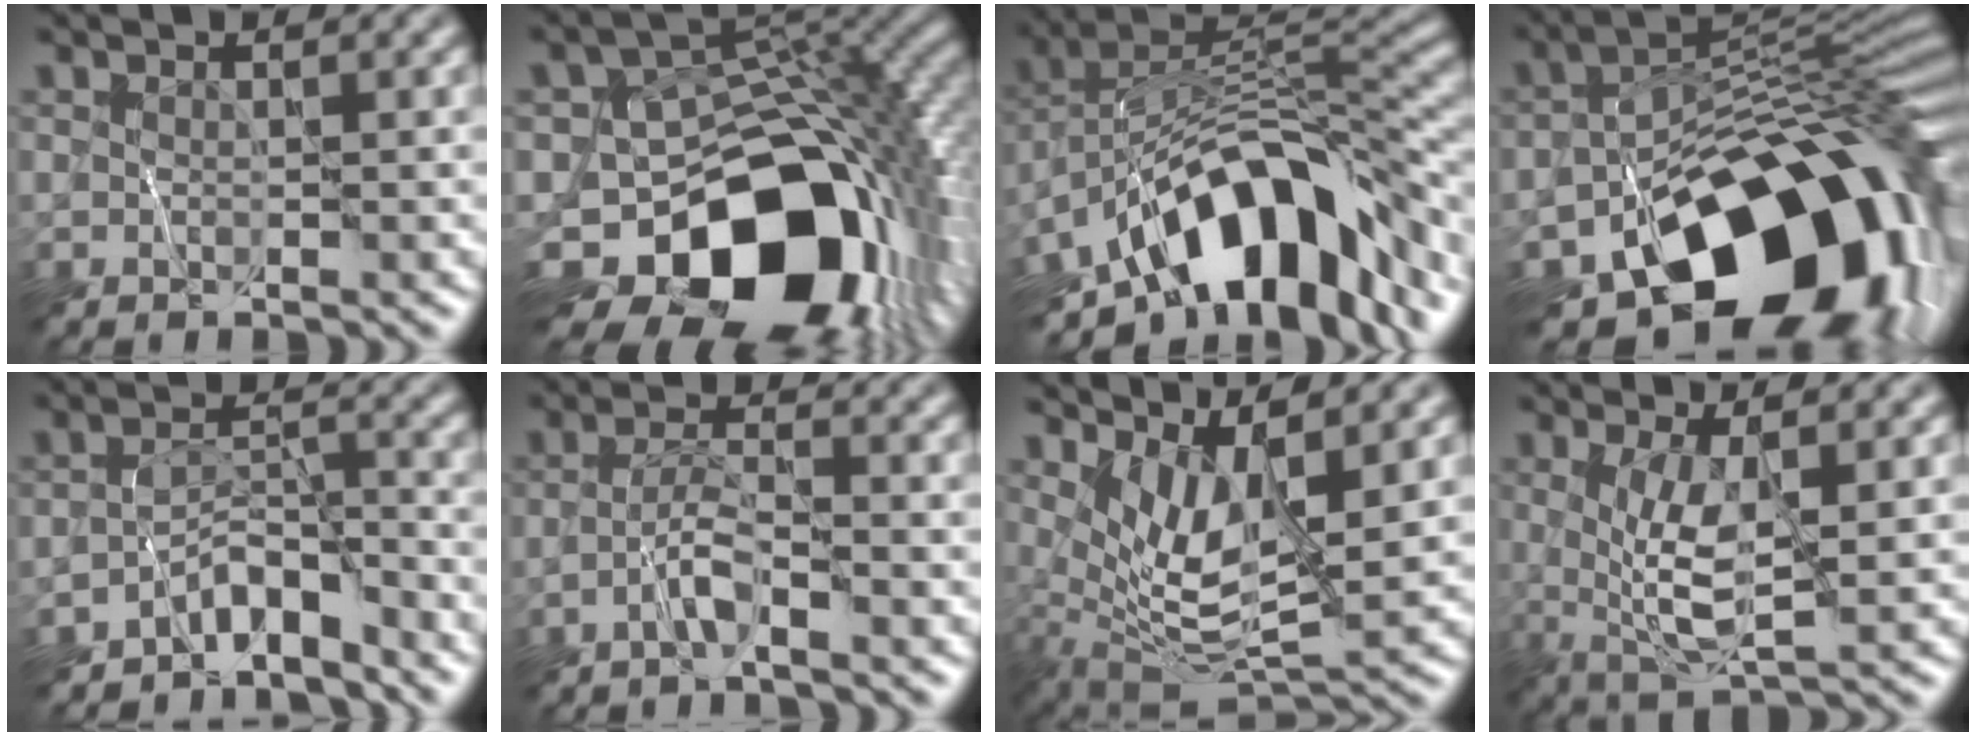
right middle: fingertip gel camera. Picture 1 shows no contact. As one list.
[{"total": 17.0, "force": [-8.3, 11.0, 10.0], "torque": [-0.150, -0.032, -0.121]}, {"total": 14.5, "force": [-6.8, 7.5, 10.5], "torque": [-0.175, 0.018, -0.131]}, {"total": 18.5, "force": [-9.6, 9.8, 12.4], "torque": [-0.175, -0.017, -0.154]}, {"total": 5.0, "force": [-4.1, 1.9, 2.2], "torque": [-0.018, 0.000, -0.077]}, {"total": 2.5, "force": [-1.6, 0.2, 1.9], "torque": [-0.036, 0.009, -0.037]}, {"total": 6.2, "force": [2.4, 2.2, 5.3], "torque": [-0.109, -0.016, 0.049]}, {"total": 5.4, "force": [0.5, 1.6, 5.1], "torque": [-0.103, -0.010, 0.012]}]